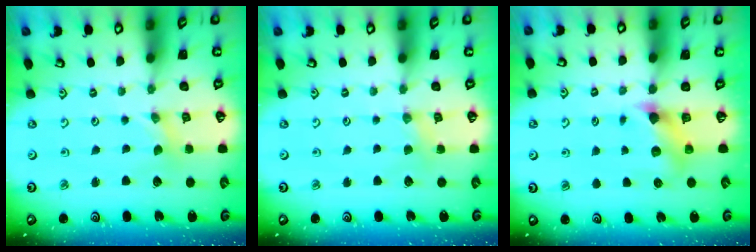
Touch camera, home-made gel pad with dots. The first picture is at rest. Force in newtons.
{"total": 3.0, "press": 3.0, "slide": 0.4}
{"total": 5.6, "press": 5.6, "slide": 0.6}